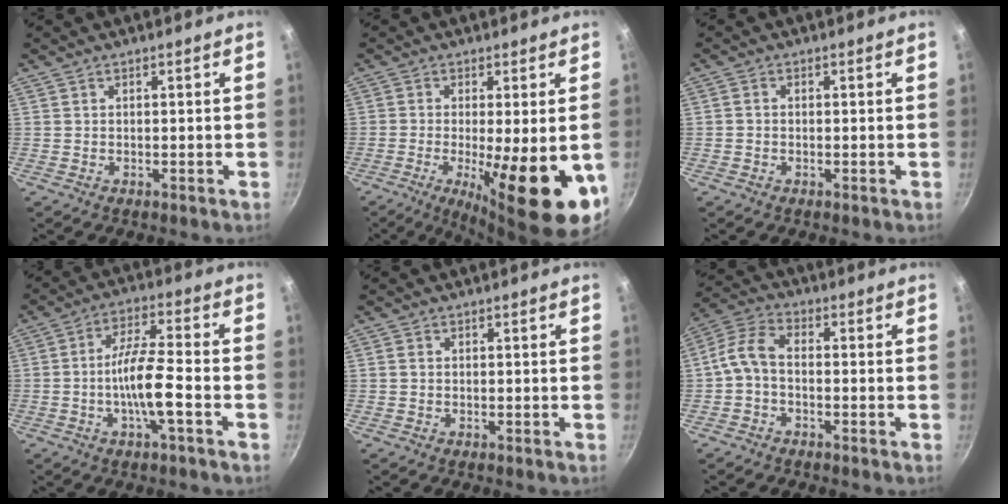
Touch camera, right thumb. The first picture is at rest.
{"total": 16.6, "force": [-4.3, 4.6, 15.3], "torque": [-0.228, -0.017, -0.055]}
{"total": 0.9, "force": [-0.3, 0.7, 0.5], "torque": [-0.010, 0.004, -0.006]}
{"total": 9.3, "force": [-2.9, 1.8, 8.6], "torque": [-0.161, 0.031, -0.059]}
{"total": 0.7, "force": [0.0, 0.6, 0.3], "torque": [-0.006, 0.003, -0.002]}
{"total": 6.1, "force": [-1.6, 3.7, 4.6], "torque": [-0.102, 0.035, -0.045]}